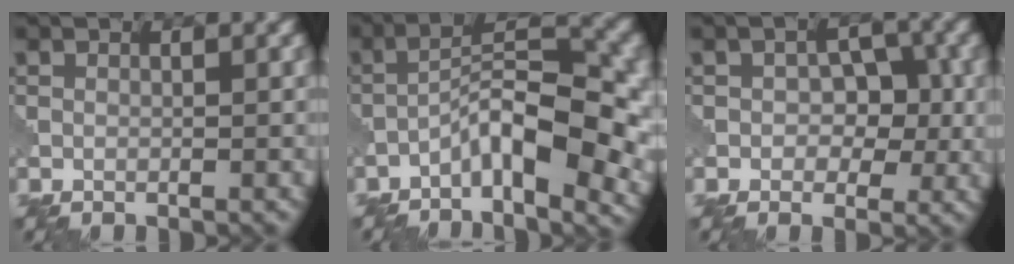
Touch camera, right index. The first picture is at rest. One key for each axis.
{"total": 9.5, "fx": -4.1, "fy": 3.0, "fz": 8.1, "tx": -0.128, "ty": 0.019, "tz": -0.075}
{"total": 3.6, "fx": -0.2, "fy": 2.5, "fz": 2.5, "tx": -0.032, "ty": -0.003, "tz": -0.007}